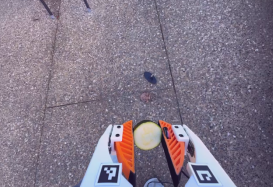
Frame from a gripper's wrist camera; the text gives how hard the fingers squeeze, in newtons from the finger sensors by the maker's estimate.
{"total": 10.7, "left": 10.7, "right": 10.6}